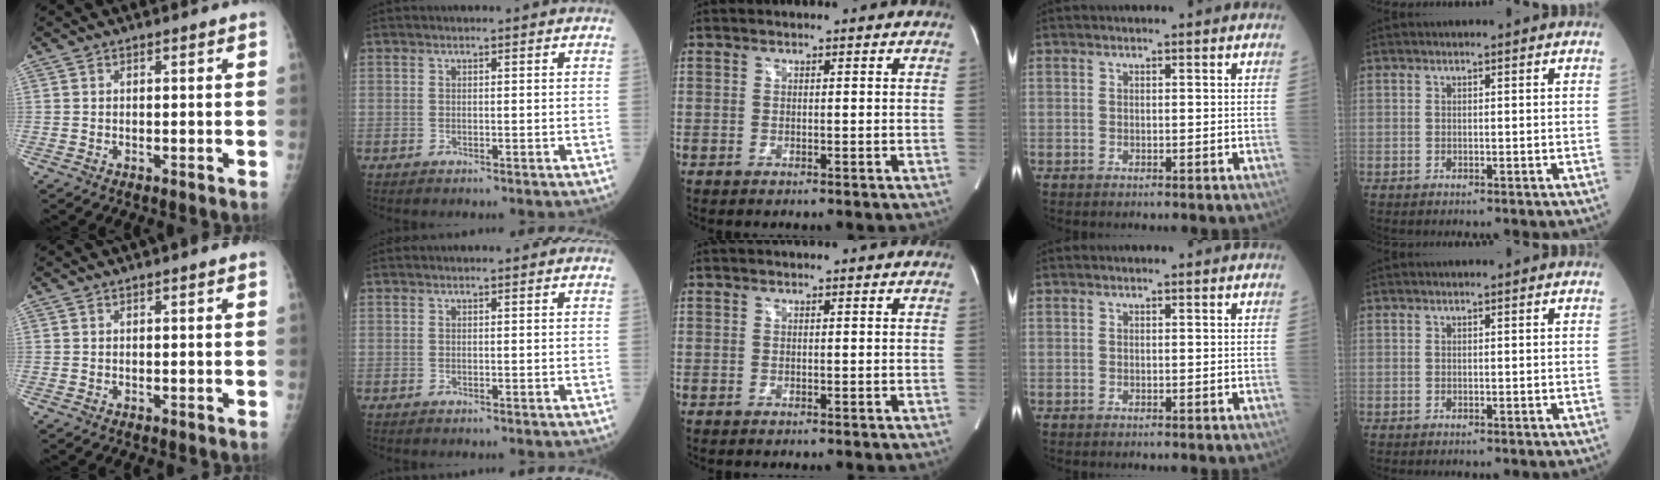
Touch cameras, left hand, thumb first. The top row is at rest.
{}